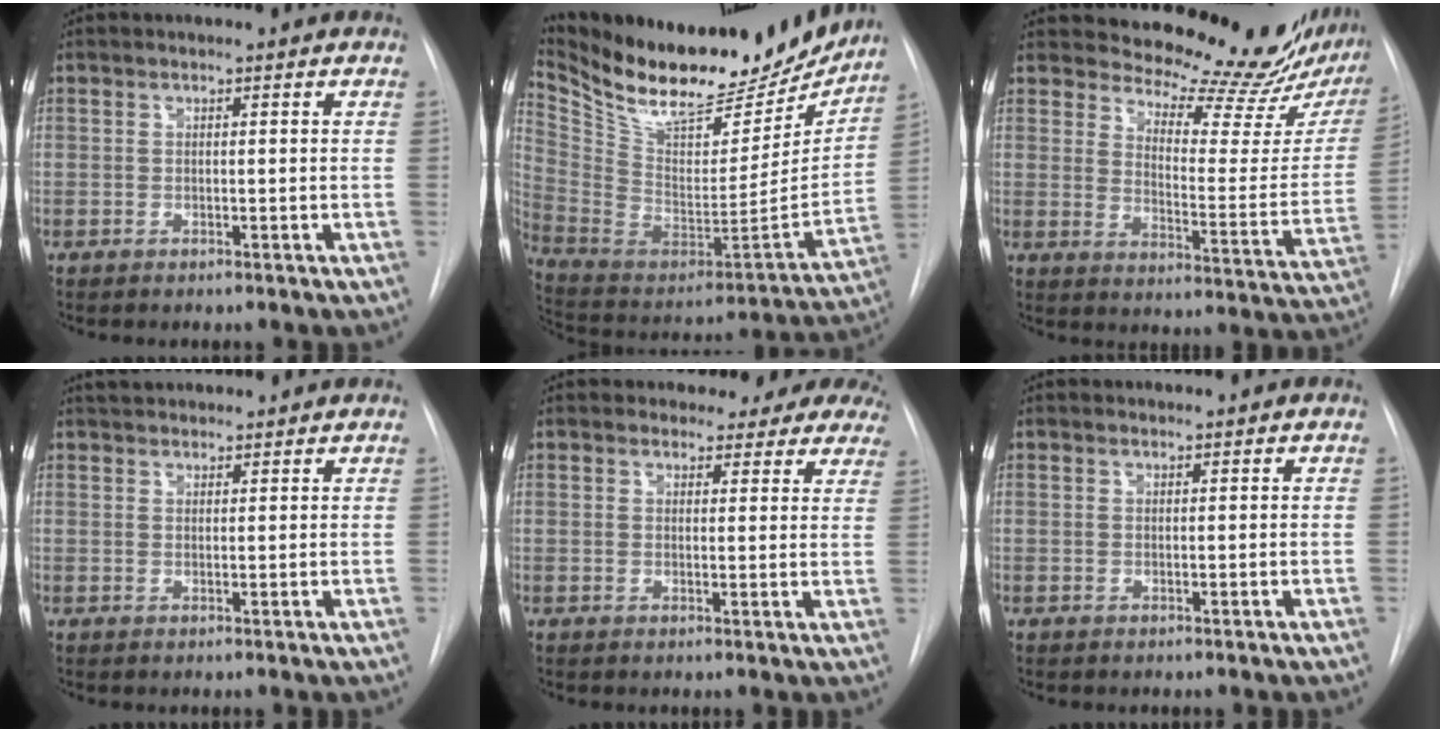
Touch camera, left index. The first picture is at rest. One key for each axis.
{"total": 27.3, "fx": 22.7, "fy": 9.5, "fz": 11.7, "tx": -0.218, "ty": -0.024, "tz": 0.349}
{"total": 21.7, "fx": 20.0, "fy": 4.0, "fz": 7.4, "tx": -0.101, "ty": -0.111, "tz": 0.239}
{"total": 6.3, "fx": 5.9, "fy": 1.5, "fz": 1.6, "tx": -0.023, "ty": 0.033, "tz": 0.087}
{"total": 10.9, "fx": 9.9, "fy": 4.2, "fz": 1.4, "tx": 0.013, "ty": -0.020, "tz": 0.087}
{"total": 0.0}